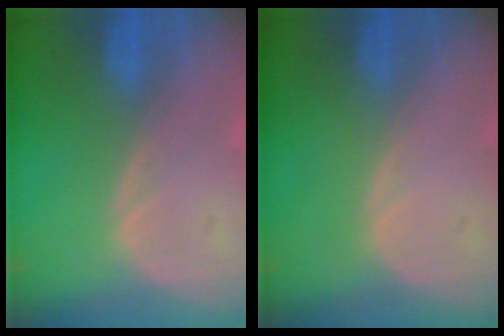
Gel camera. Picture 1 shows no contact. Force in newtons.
{"total": 0.0}